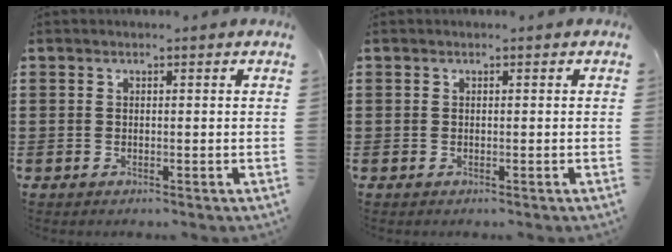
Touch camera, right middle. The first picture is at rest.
{"total": 0.0}